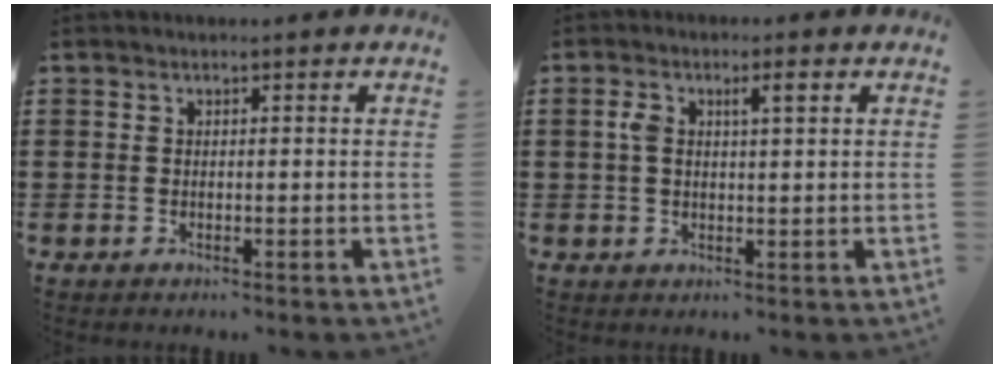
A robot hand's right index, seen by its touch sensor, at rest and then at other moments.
{"total": 3.3, "force": [0.9, 1.0, 3.0], "torque": [-0.053, 0.005, 0.011]}